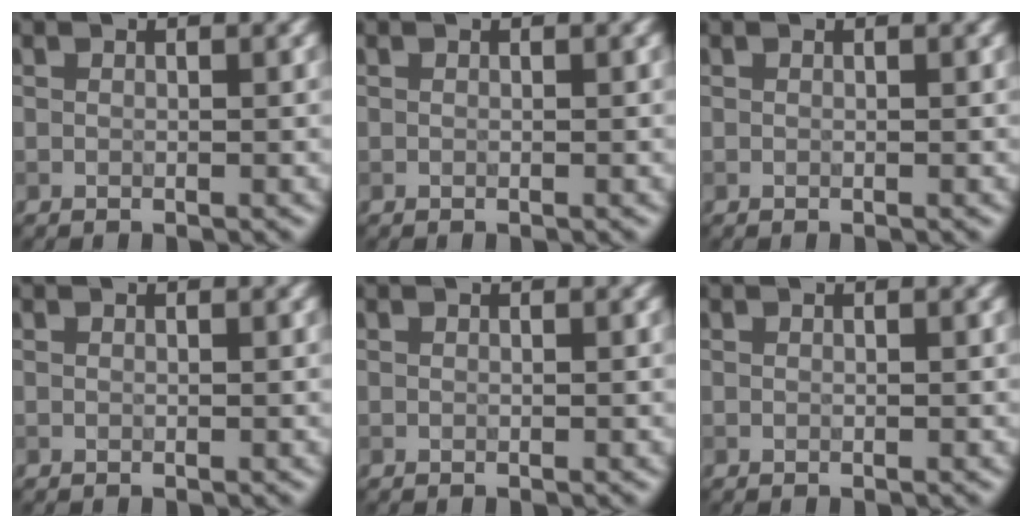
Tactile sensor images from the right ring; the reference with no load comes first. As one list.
[{"total": 0.0}, {"total": 0.0}, {"total": 0.0}, {"total": 0.0}, {"total": 0.0}]